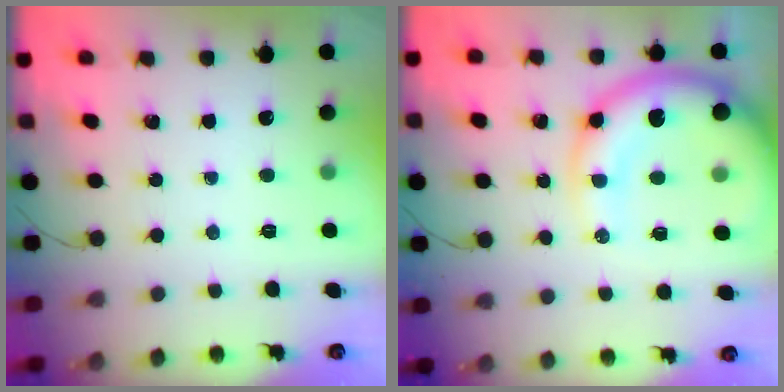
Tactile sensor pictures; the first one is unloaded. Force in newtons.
{"total": 14.2, "press": 13.8, "slide": 3.5}